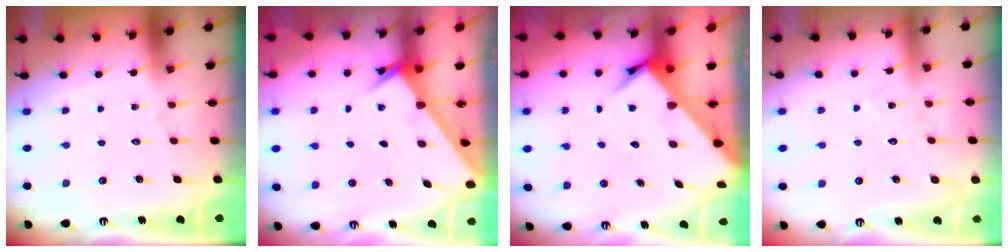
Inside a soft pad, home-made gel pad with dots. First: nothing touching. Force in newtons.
{"total": 2.4, "press": 2.4, "slide": 0.3}
{"total": 5.2, "press": 5.2, "slide": 0.4}
{"total": 6.6, "press": 6.6, "slide": 0.4}